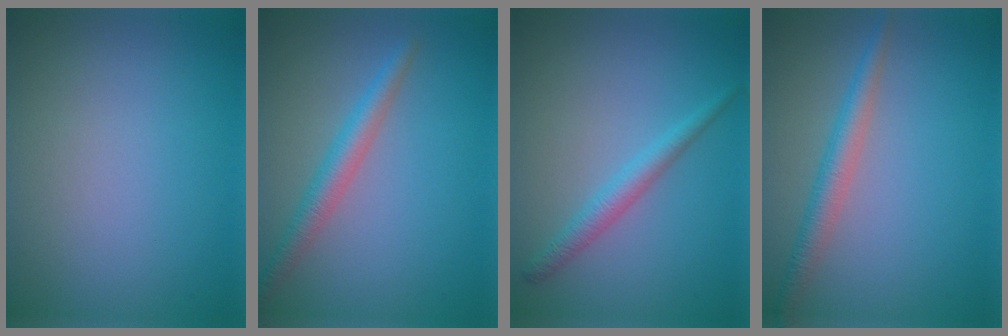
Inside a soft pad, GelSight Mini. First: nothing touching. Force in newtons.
{"total": 2.9, "press": 2.9, "slide": 0.2}
{"total": 2.2, "press": 2.2, "slide": 0.1}
{"total": 2.8, "press": 2.8, "slide": 0.1}